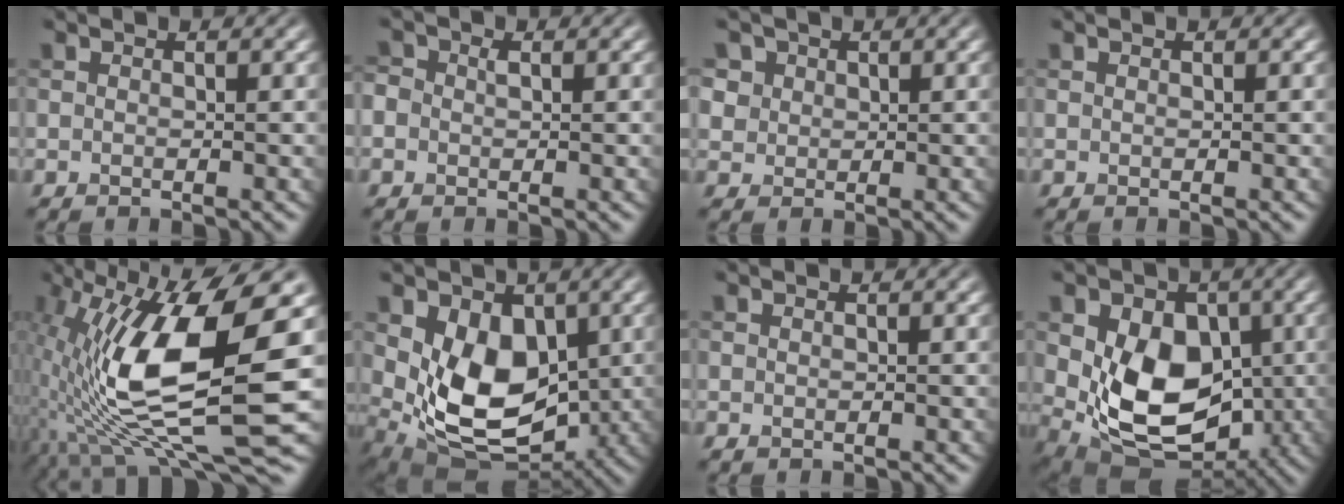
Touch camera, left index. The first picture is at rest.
{"total": 1.4, "force": [0.2, 1.1, 0.7], "torque": [-0.009, 0.002, 0.000]}
{"total": 3.5, "force": [1.8, 2.8, 1.1], "torque": [-0.042, 0.003, 0.045]}
{"total": 0.0}
{"total": 14.5, "force": [-0.5, 4.6, 13.7], "torque": [-0.264, -0.010, -0.010]}
{"total": 8.4, "force": [0.4, 5.6, 6.2], "torque": [-0.119, -0.031, 0.019]}
{"total": 0.0}
{"total": 10.0, "force": [-0.3, 7.2, 7.0], "torque": [-0.115, -0.029, 0.004]}